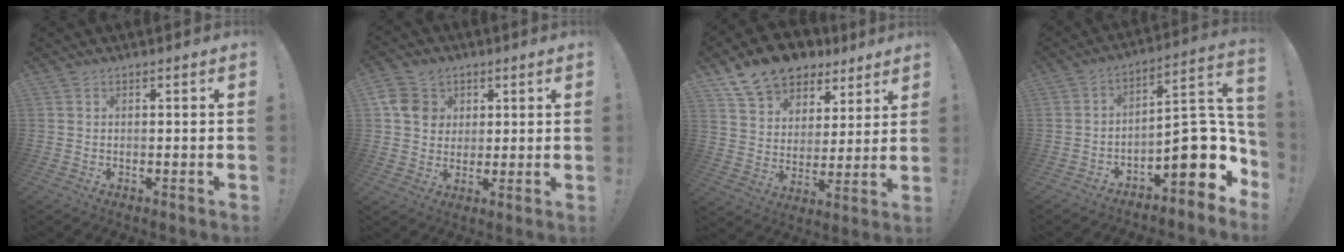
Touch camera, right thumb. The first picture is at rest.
{"total": 9.9, "force": [3.4, 8.6, 3.4], "torque": [-0.040, -0.010, 0.071]}
{"total": 14.1, "force": [11.1, 7.8, 4.1], "torque": [-0.067, -0.083, 0.205]}
{"total": 15.9, "force": [-3.3, 7.4, 13.6], "torque": [-0.160, 0.008, -0.042]}